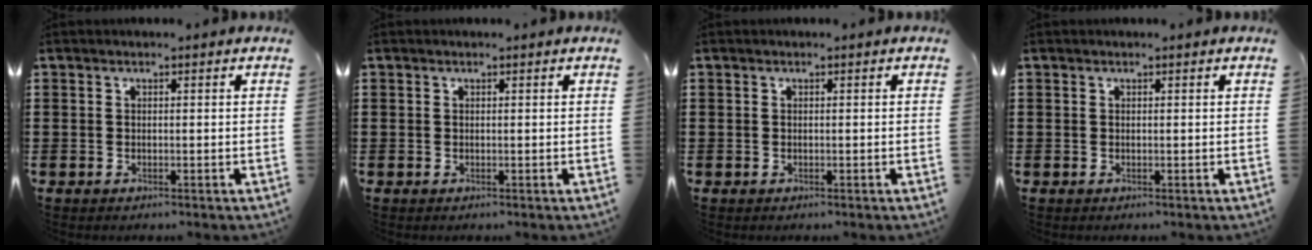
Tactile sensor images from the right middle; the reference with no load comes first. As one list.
[{"total": 0.0}, {"total": 0.0}, {"total": 0.0}]